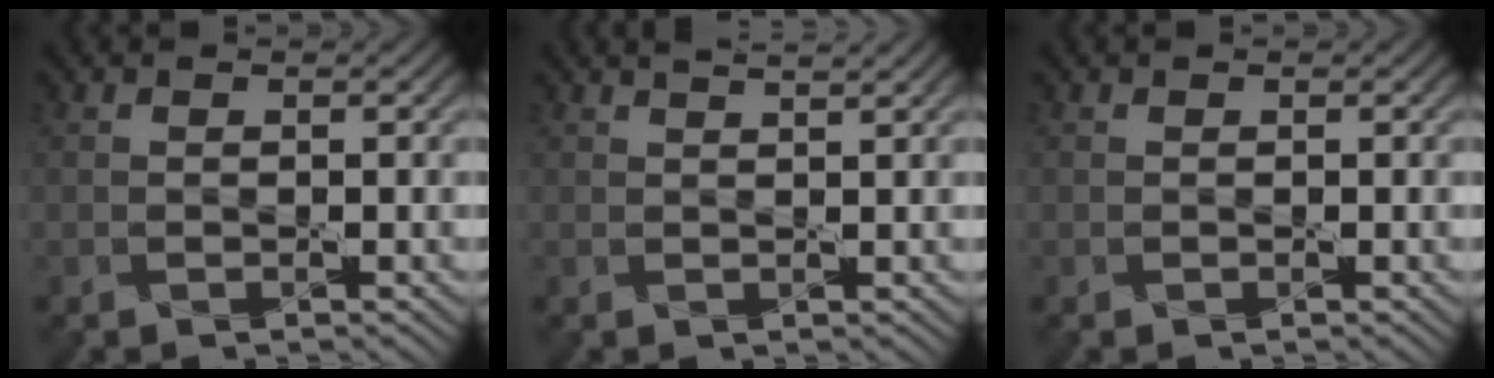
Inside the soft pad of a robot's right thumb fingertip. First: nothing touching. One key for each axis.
{"total": 2.0, "fx": 1.6, "fy": 0.4, "fz": 1.2, "tx": -0.013, "ty": 0.002, "tz": 0.013}
{"total": 0.0}